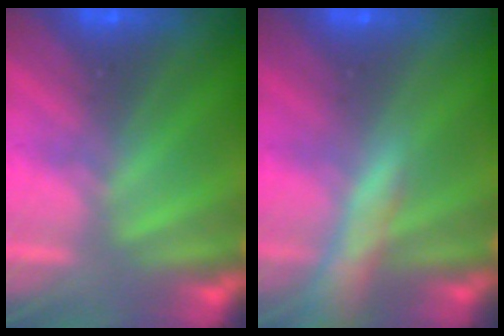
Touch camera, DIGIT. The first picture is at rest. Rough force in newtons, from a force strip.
{"total": 5.5}